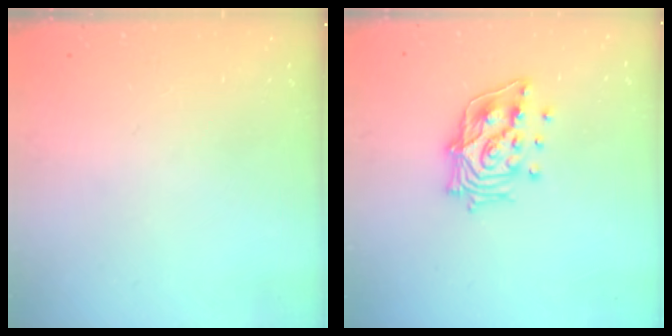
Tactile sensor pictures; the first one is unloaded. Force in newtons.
{"total": 15.2, "press": 15.1, "slide": 2.0}